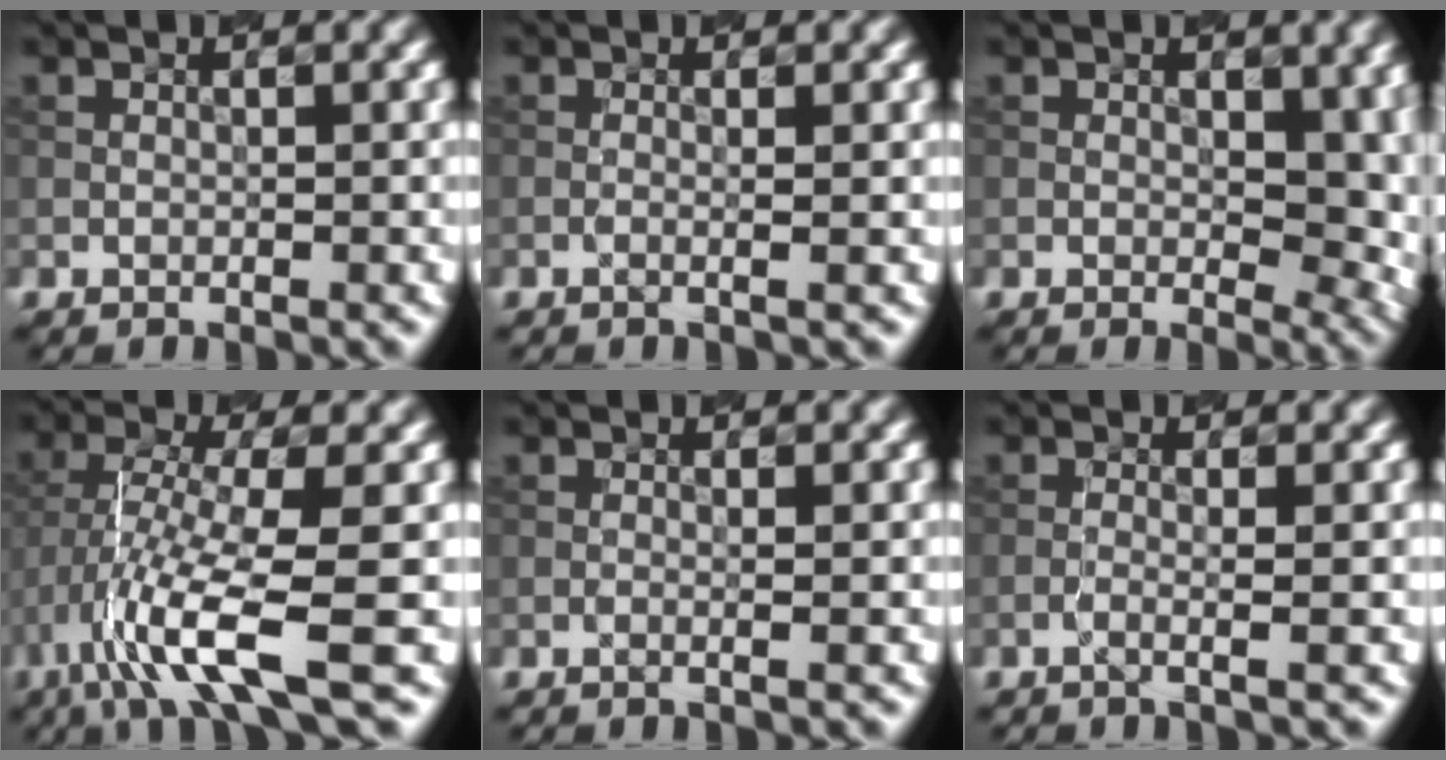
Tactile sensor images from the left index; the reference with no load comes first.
{"total": 1.5, "force": [0.0, 0.6, 1.4], "torque": [-0.014, -0.002, -0.015]}
{"total": 6.7, "force": [0.7, 3.8, 5.5], "torque": [-0.060, -0.006, 0.011]}
{"total": 8.6, "force": [-3.4, 1.8, 7.7], "torque": [-0.157, -0.006, -0.066]}
{"total": 1.2, "force": [0.0, 0.4, 1.1], "torque": [-0.015, -0.003, -0.011]}
{"total": 1.9, "force": [-0.4, 0.6, 1.8], "torque": [-0.025, 0.001, -0.015]}